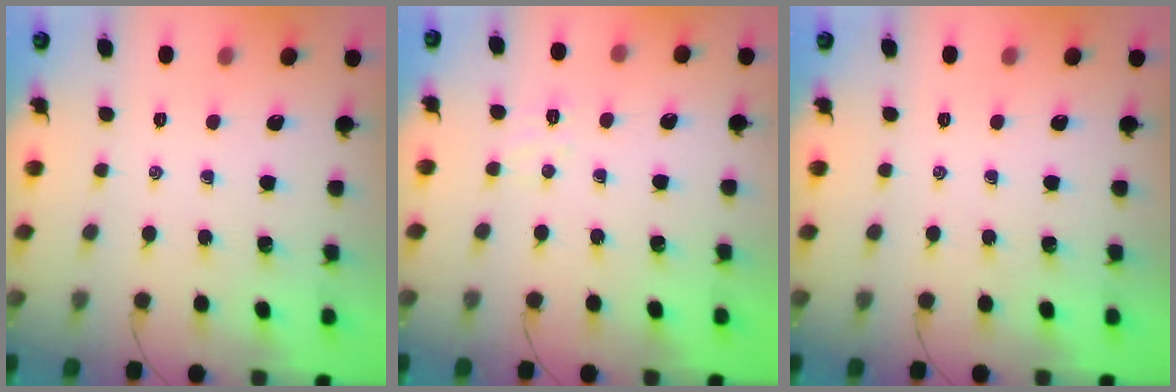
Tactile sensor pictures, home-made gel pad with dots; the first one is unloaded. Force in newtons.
{"total": 4.9, "press": 4.7, "slide": 1.2}
{"total": 0.0}